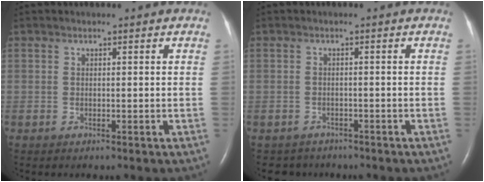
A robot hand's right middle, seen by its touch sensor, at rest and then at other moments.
{"total": 2.1, "force": [-1.8, 1.0, -0.3], "torque": [-0.005, -0.001, -0.027]}